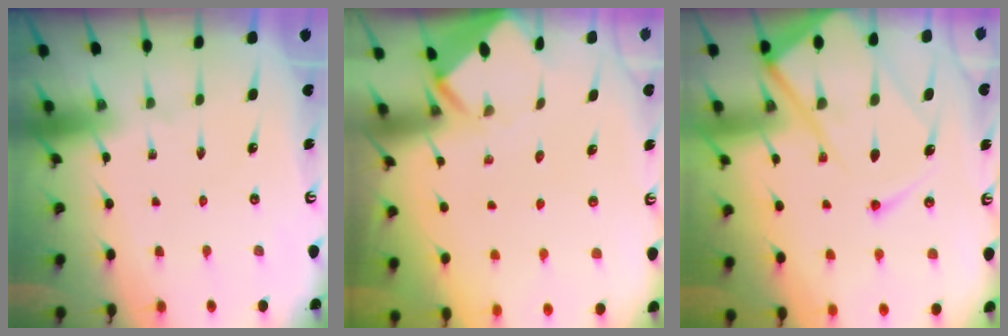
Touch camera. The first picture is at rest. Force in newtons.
{"total": 3.3, "press": 3.3, "slide": 0.1}
{"total": 18.5, "press": 18.3, "slide": 2.1}